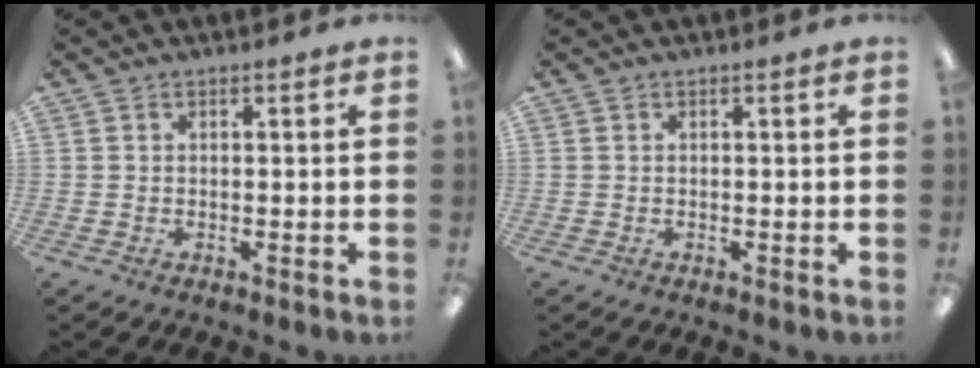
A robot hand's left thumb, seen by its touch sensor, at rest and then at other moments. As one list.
[{"total": 0.0}]